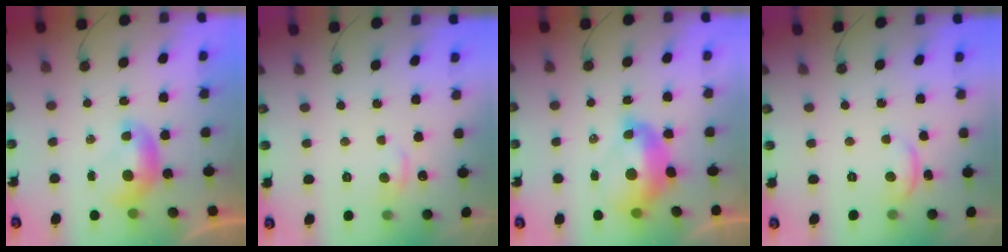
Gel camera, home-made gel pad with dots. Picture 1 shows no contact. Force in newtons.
{"total": 1.4, "press": 1.1, "slide": 0.9}
{"total": 5.3, "press": 5.2, "slide": 0.8}
{"total": 2.2, "press": 2.1, "slide": 0.5}